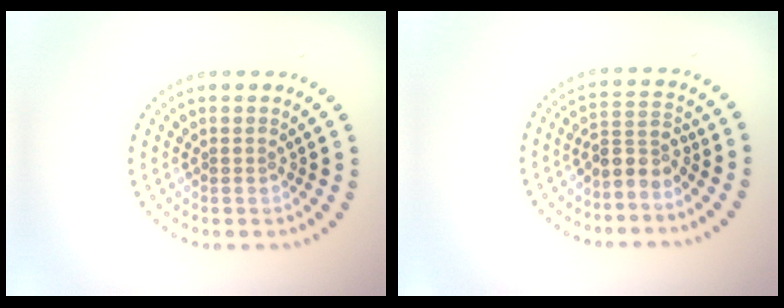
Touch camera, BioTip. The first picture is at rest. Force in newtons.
{"total": 2.7, "press": 1.8, "slide": 1.9}